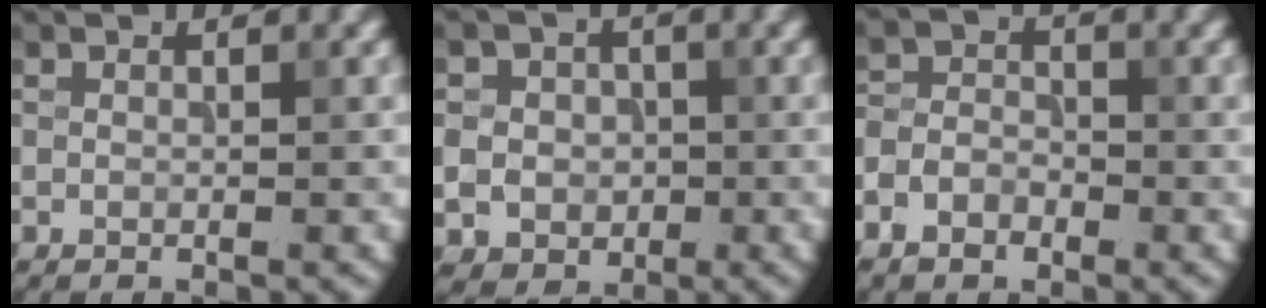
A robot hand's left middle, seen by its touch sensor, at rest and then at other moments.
{"total": 5.6, "force": [-0.2, 5.2, 2.0], "torque": [-0.040, 0.012, -0.020]}
{"total": 3.5, "force": [-2.1, 2.3, 1.6], "torque": [-0.022, -0.004, -0.049]}